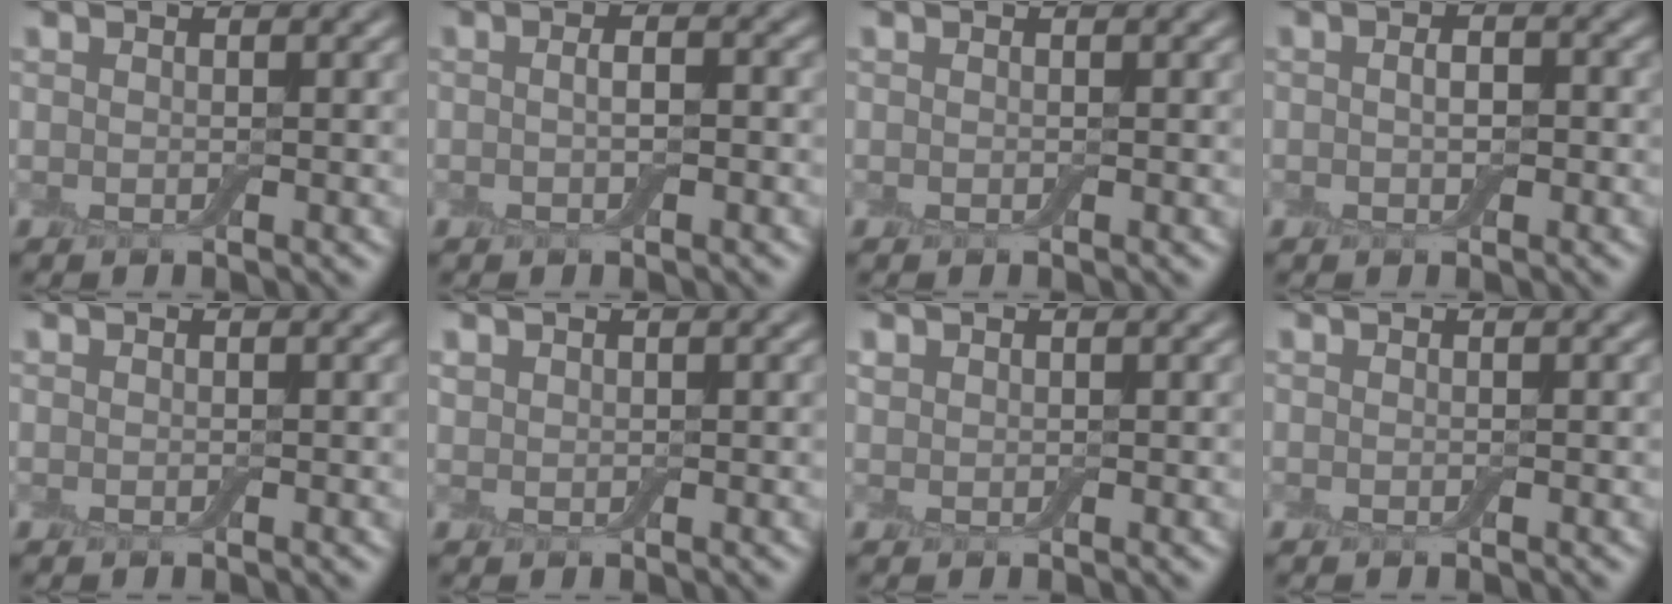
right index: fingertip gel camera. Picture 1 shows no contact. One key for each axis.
{"total": 1.9, "fx": 0.0, "fy": 0.8, "fz": 1.7, "tx": -0.016, "ty": -0.005, "tz": -0.008}
{"total": 0.0}
{"total": 1.8, "fx": 0.0, "fy": 1.0, "fz": 1.5, "tx": -0.016, "ty": 0.000, "tz": -0.004}
{"total": 0.0}
{"total": 0.7, "fx": 0.6, "fy": 0.4, "fz": 0.1, "tx": -0.003, "ty": 0.001, "tz": 0.014}
{"total": 0.6, "fx": 0.5, "fy": 0.4, "fz": 0.1, "tx": -0.003, "ty": 0.002, "tz": 0.012}
{"total": 0.0}